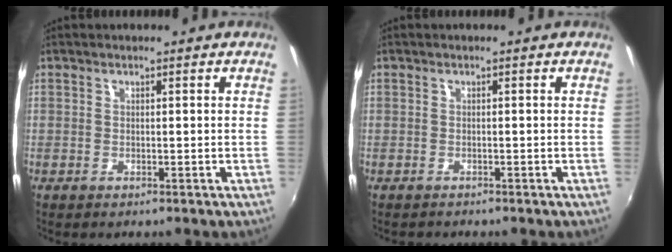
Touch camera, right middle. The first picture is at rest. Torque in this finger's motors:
{"motor_torque": [-0.57, 0.19, -0.14, -0.05]}